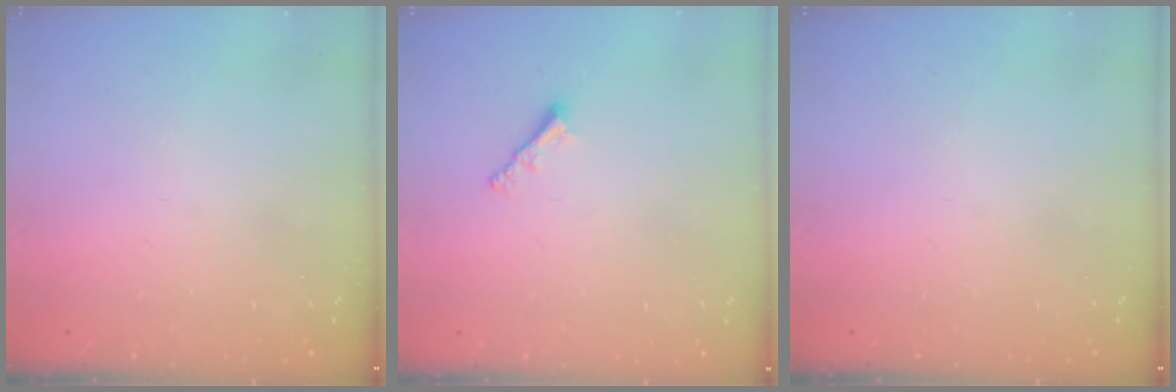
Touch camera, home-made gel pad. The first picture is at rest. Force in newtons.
{"total": 1.9, "press": 1.9, "slide": 0.5}
{"total": 0.0}